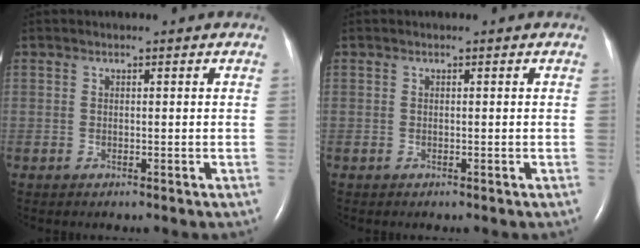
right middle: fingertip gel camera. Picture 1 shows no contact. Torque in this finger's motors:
{"motor_torque": [0.11, -0.06, 0.01, -0.01]}